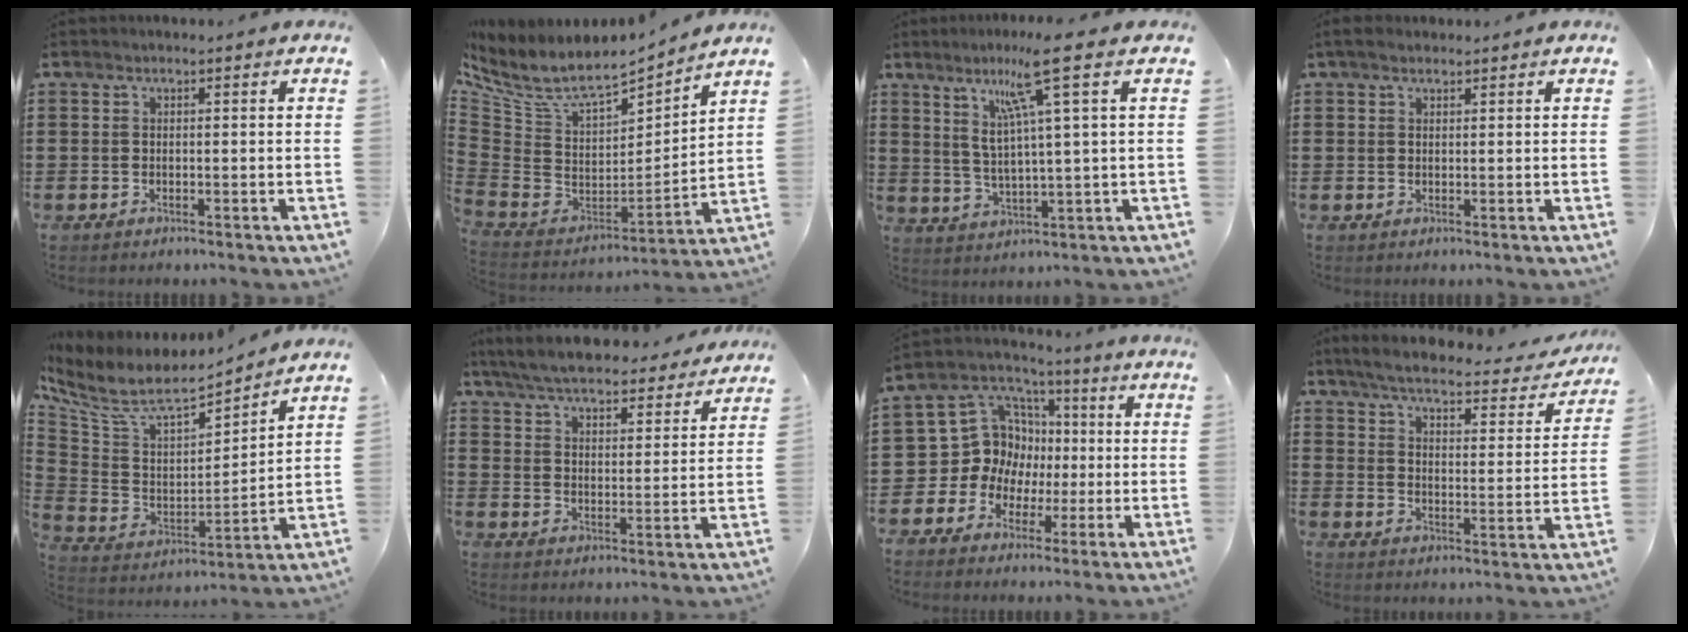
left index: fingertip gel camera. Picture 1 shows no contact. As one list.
[{"total": 7.1, "force": [5.6, 2.2, 3.7], "torque": [-0.100, -0.047, 0.095]}, {"total": 9.0, "force": [5.1, -0.4, 7.4], "torque": [-0.148, -0.007, 0.082]}, {"total": 1.6, "force": [1.2, 0.6, 0.9], "torque": [-0.019, 0.005, 0.023]}, {"total": 7.4, "force": [6.0, 2.7, 3.5], "torque": [-0.101, -0.044, 0.099]}, {"total": 6.4, "force": [6.2, 0.4, 1.5], "torque": [-0.059, -0.041, 0.107]}, {"total": 11.6, "force": [0.5, 11.0, 3.6], "torque": [-0.120, -0.006, 0.013]}, {"total": 5.0, "force": [4.5, 0.3, 2.1], "torque": [-0.064, -0.029, 0.071]}]